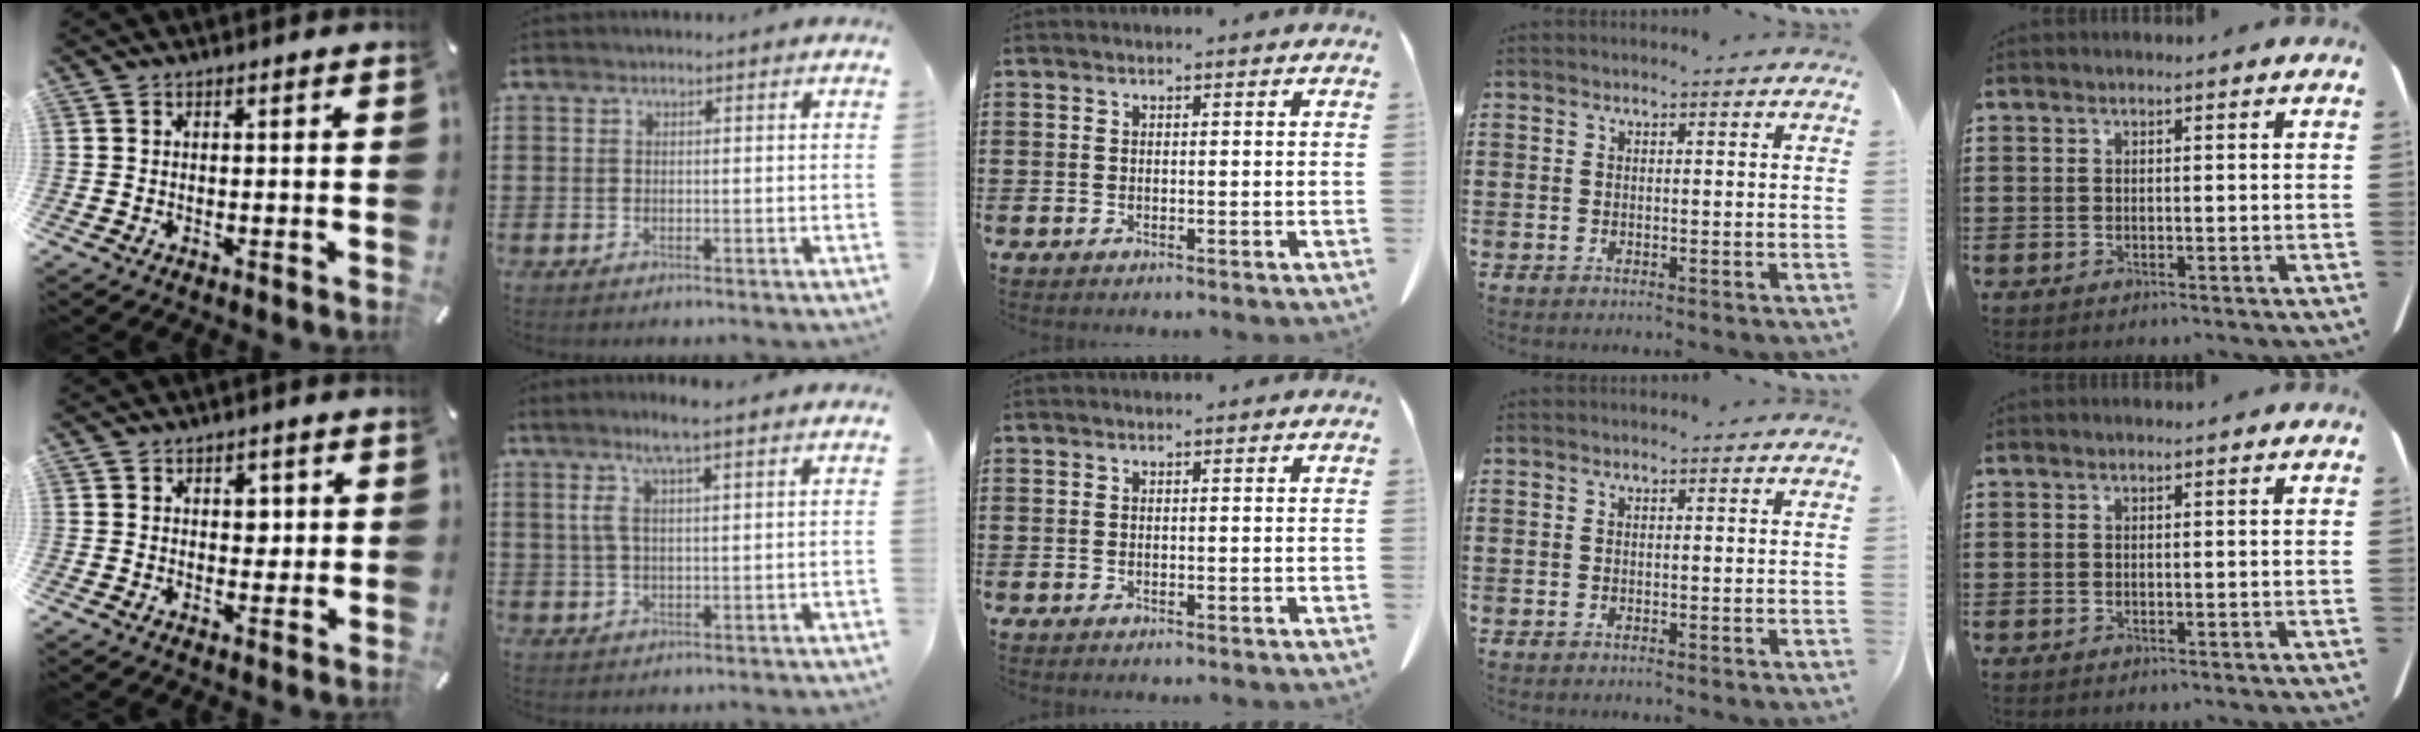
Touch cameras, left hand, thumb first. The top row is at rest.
{"thumb": {"total": 3.1, "force": [0.6, 2.4, 1.9], "torque": [-0.008, -0.005, 0.000]}, "index": {"total": 5.7, "force": [3.0, 0.6, 4.8], "torque": [-0.101, 0.003, 0.051]}}